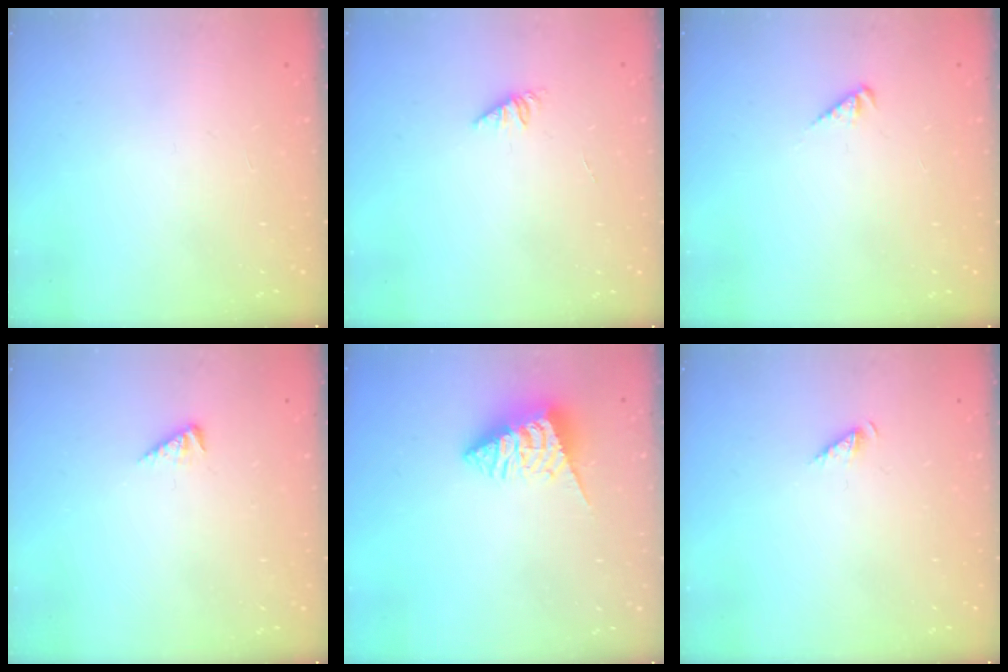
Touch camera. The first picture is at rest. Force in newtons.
{"total": 1.0, "press": 1.0, "slide": 0.3}
{"total": 2.1, "press": 2.0, "slide": 0.5}
{"total": 2.4, "press": 2.3, "slide": 0.5}
{"total": 4.8, "press": 4.8, "slide": 0.3}
{"total": 2.1, "press": 2.1, "slide": 0.4}